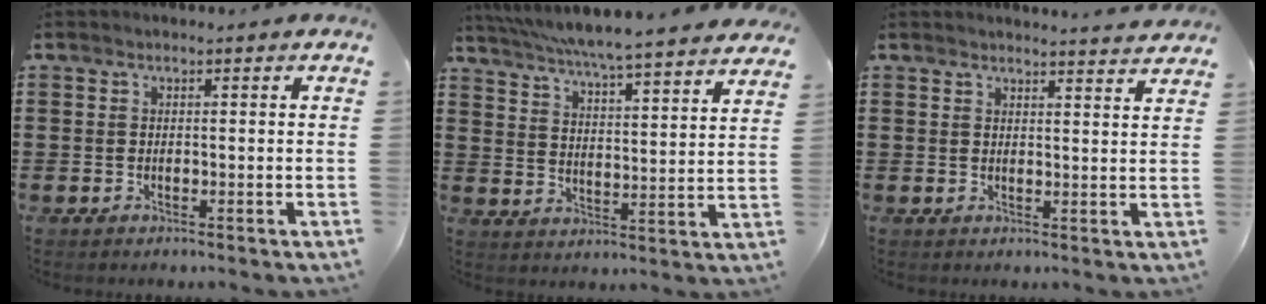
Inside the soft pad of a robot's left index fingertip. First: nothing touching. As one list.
[{"total": 5.4, "force": [5.1, -1.1, 1.6], "torque": [-0.056, -0.044, 0.082]}, {"total": 2.6, "force": [2.5, -0.4, 0.2], "torque": [-0.004, -0.015, 0.046]}]